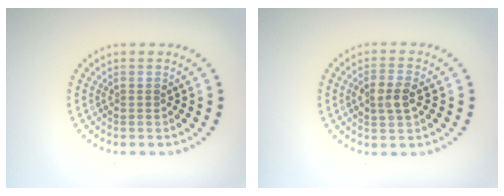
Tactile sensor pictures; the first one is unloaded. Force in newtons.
{"total": 2.5, "press": 2.4, "slide": 0.6}